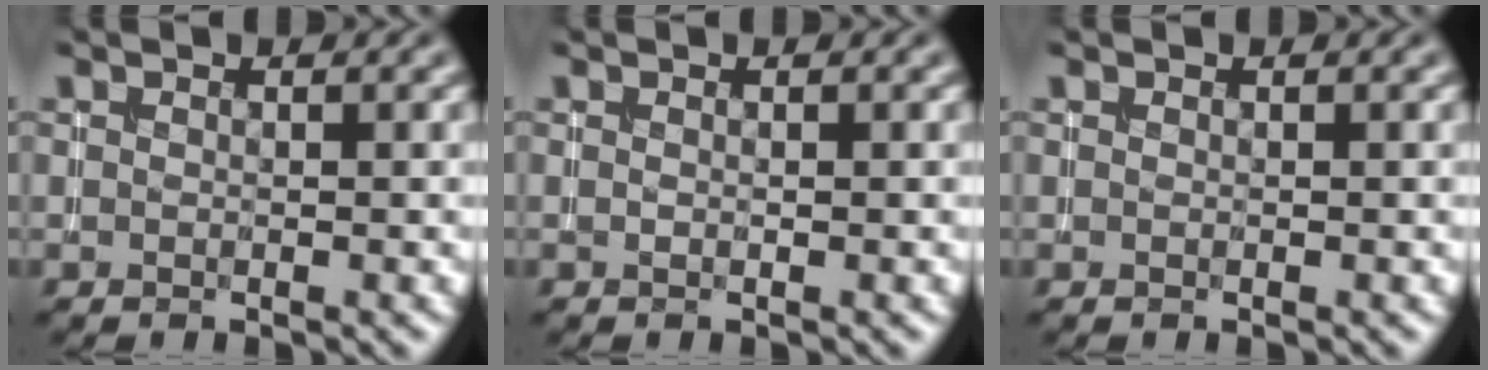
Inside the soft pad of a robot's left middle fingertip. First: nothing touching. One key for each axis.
{"total": 0.0}
{"total": 0.0}